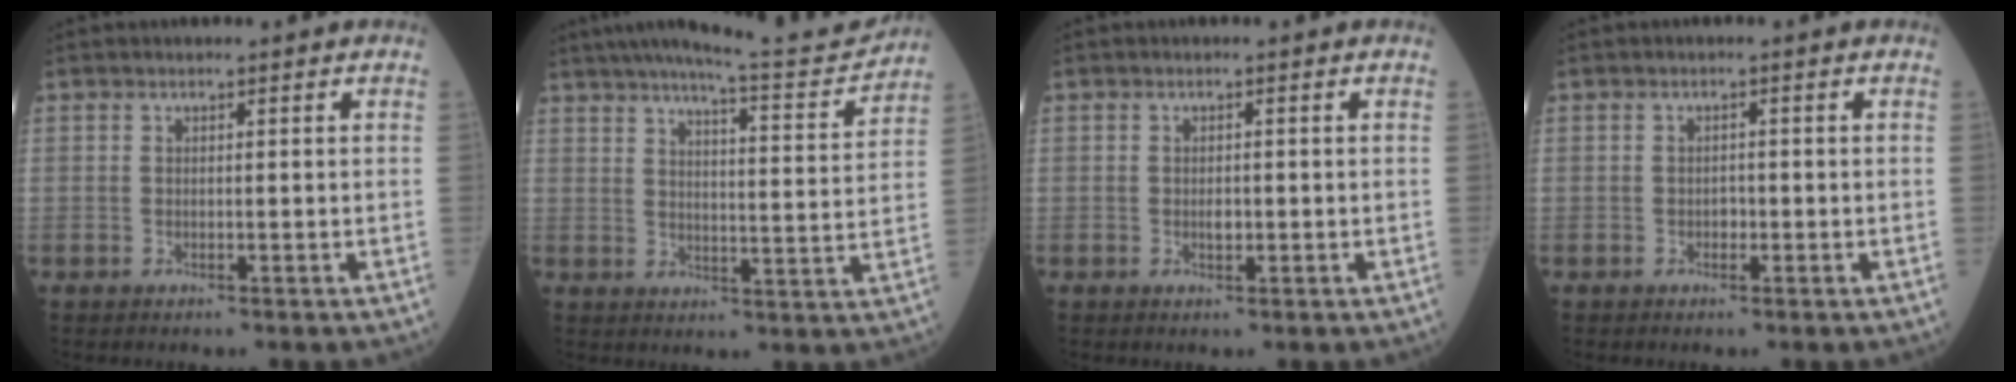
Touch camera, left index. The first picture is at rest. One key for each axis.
{"total": 15.4, "fx": 14.2, "fy": 0.3, "fz": 5.9, "tx": -0.091, "ty": -0.025, "tz": 0.190}
{"total": 1.1, "fx": -0.1, "fy": 0.6, "fz": 0.9, "tx": -0.018, "ty": 0.001, "tz": -0.001}
{"total": 0.0}